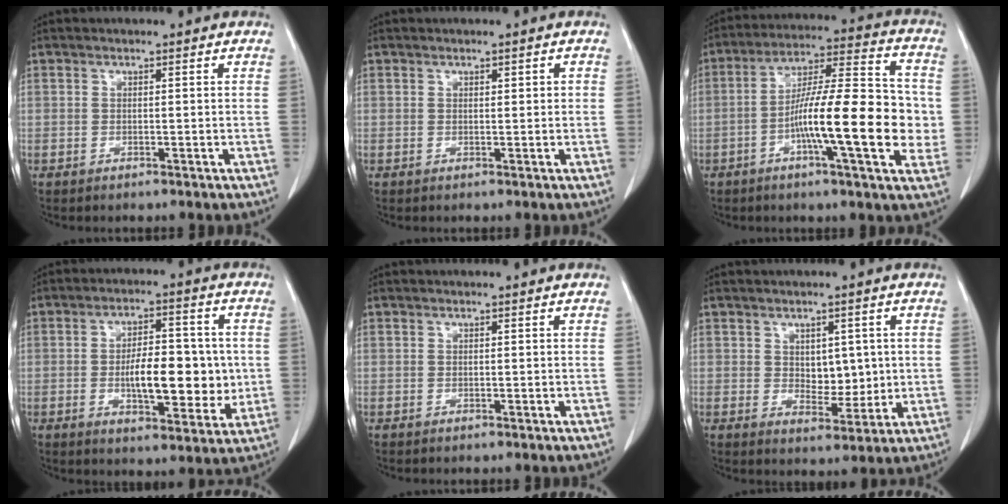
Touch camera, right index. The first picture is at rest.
{"total": 0.9, "force": [0.3, 0.3, 0.8], "torque": [-0.015, 0.006, 0.006]}
{"total": 17.8, "force": [-3.2, 2.6, 17.3], "torque": [-0.276, 0.012, -0.055]}
{"total": 11.8, "force": [-0.9, 4.6, 10.9], "torque": [-0.173, 0.007, -0.010]}
{"total": 0.0}
{"total": 5.2, "force": [0.8, 3.2, 4.1], "torque": [-0.054, -0.004, 0.024]}